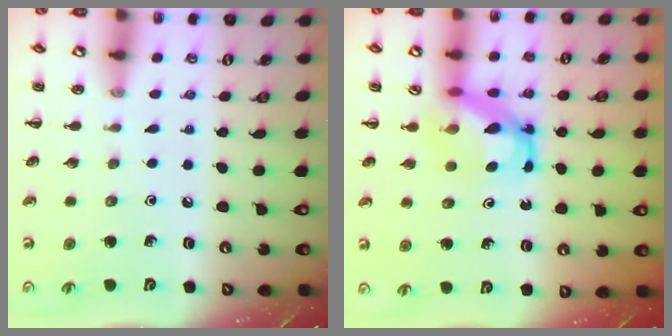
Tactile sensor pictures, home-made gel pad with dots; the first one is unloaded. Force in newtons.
{"total": 5.2, "press": 5.2, "slide": 0.7}